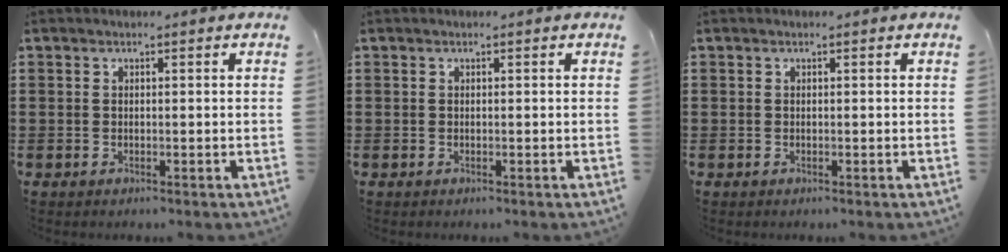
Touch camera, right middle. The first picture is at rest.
{"total": 0.0}
{"total": 0.0}